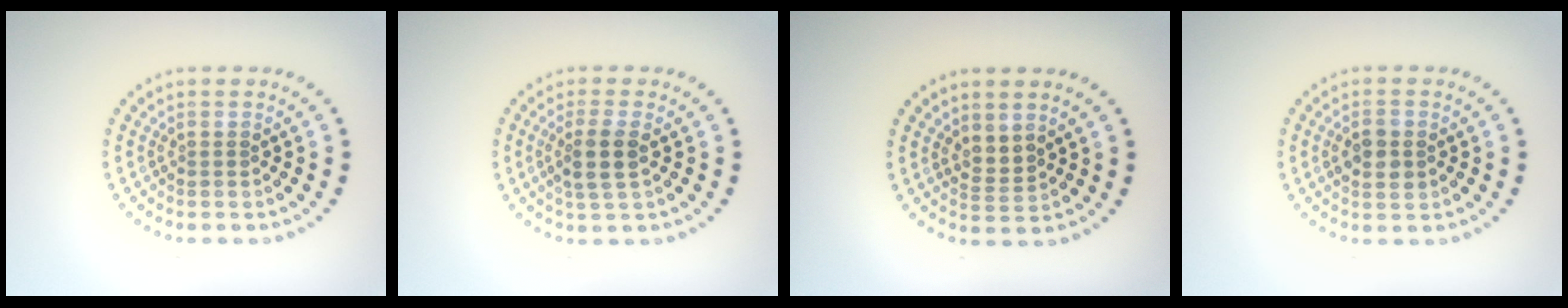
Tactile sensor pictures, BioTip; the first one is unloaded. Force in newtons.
{"total": 2.7, "press": 2.4, "slide": 1.2}
{"total": 1.7, "press": 1.4, "slide": 1.0}
{"total": 2.8, "press": 2.8, "slide": 0.1}